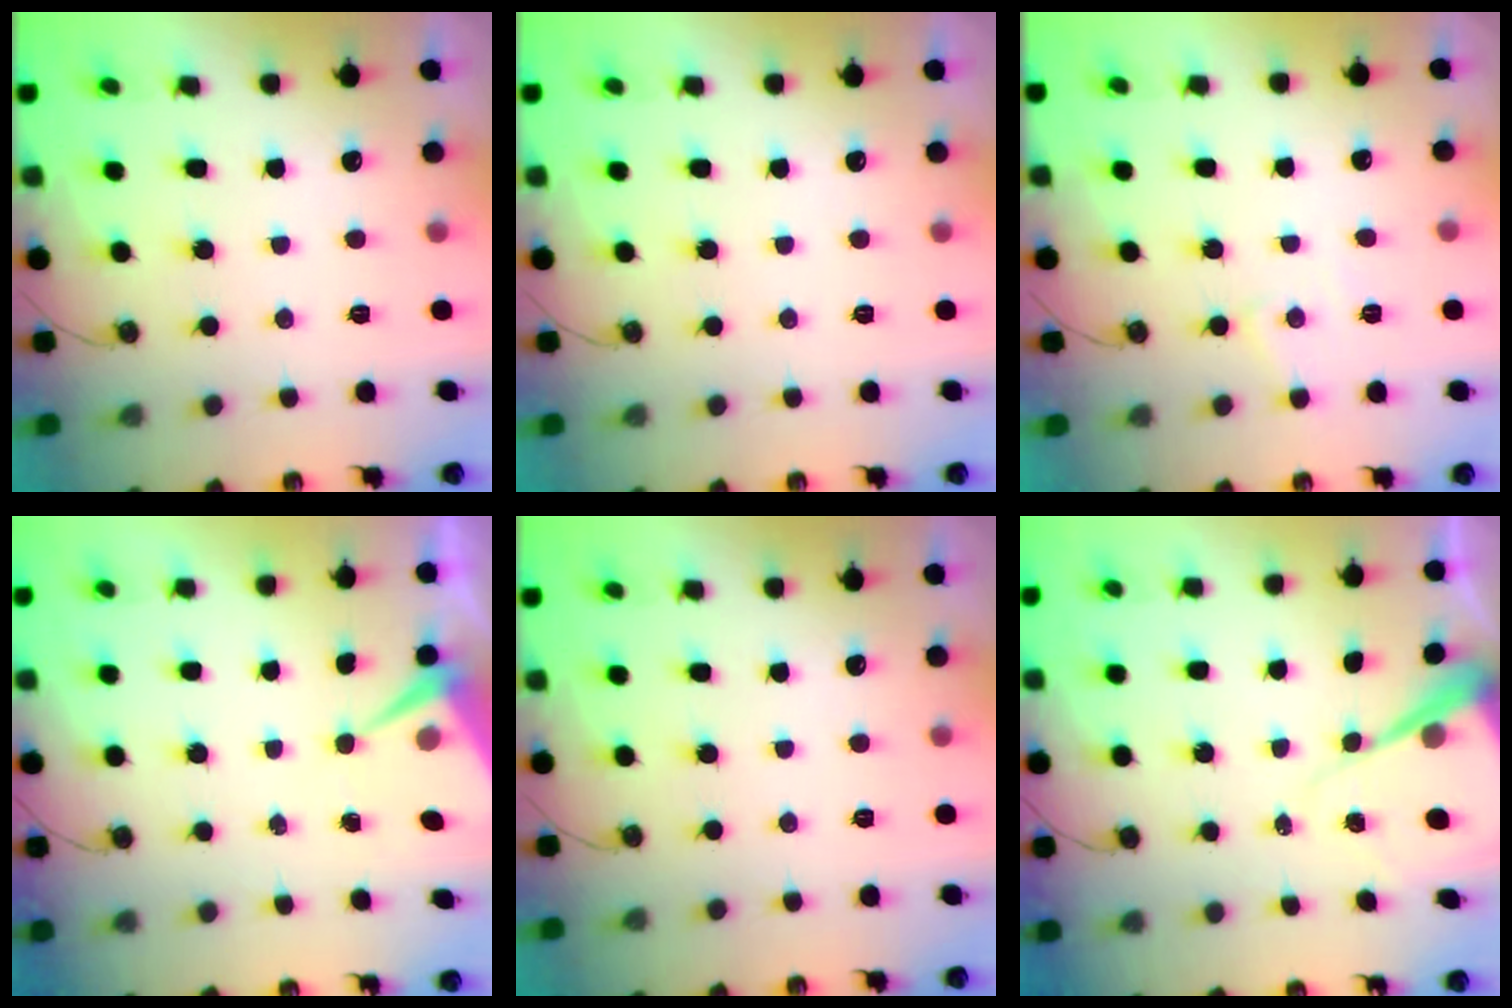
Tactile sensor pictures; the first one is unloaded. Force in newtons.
{"total": 0.0}
{"total": 5.4, "press": 5.4, "slide": 0.8}
{"total": 7.0, "press": 7.0, "slide": 0.4}
{"total": 0.0}
{"total": 10.1, "press": 10.1, "slide": 0.9}